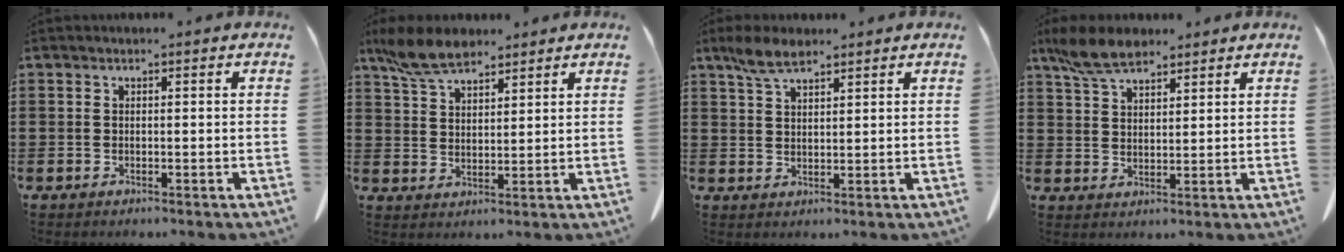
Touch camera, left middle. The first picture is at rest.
{"total": 6.8, "force": [5.4, 2.5, 3.3], "torque": [-0.083, -0.004, 0.105]}
{"total": 4.9, "force": [3.4, 1.8, 3.0], "torque": [-0.067, 0.000, 0.064]}
{"total": 6.5, "force": [5.1, 2.4, 3.2], "torque": [-0.079, -0.003, 0.098]}